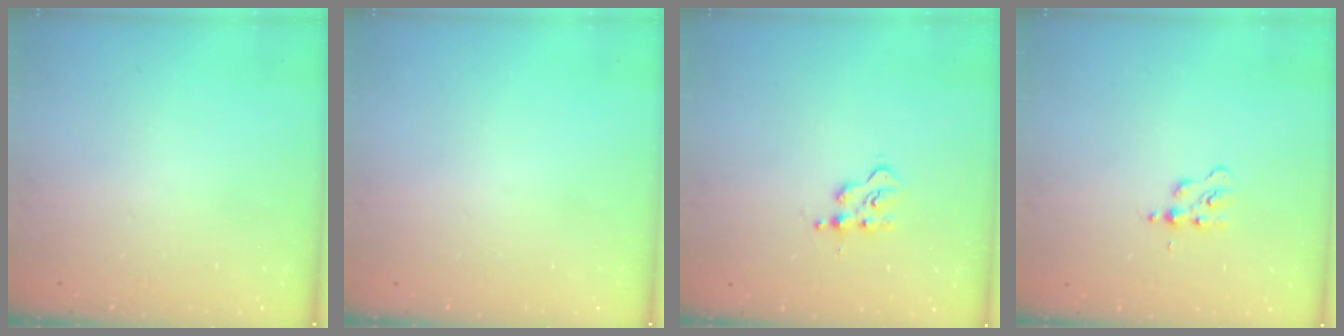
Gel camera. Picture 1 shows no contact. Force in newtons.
{"total": 0.0}
{"total": 3.6, "press": 3.5, "slide": 0.4}
{"total": 3.7, "press": 3.7, "slide": 0.5}